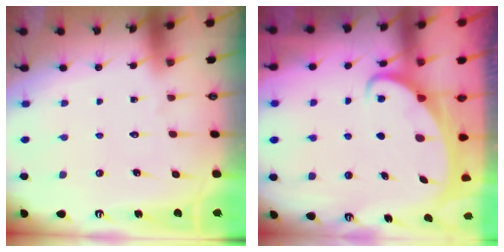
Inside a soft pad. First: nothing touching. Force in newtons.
{"total": 2.7, "press": 2.7, "slide": 0.3}